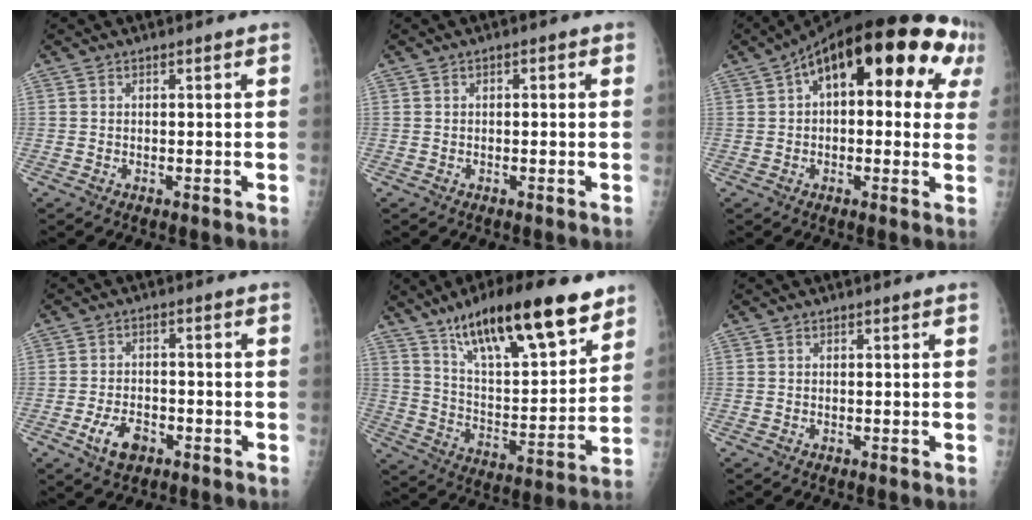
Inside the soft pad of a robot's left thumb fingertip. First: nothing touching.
{"total": 1.2, "force": [0.2, 0.6, 0.9], "torque": [-0.008, 0.003, -0.002]}
{"total": 22.6, "force": [7.7, 10.3, 18.6], "torque": [-0.242, 0.047, 0.101]}
{"total": 6.0, "force": [-3.0, 3.5, 3.8], "torque": [-0.064, 0.017, -0.050]}
{"total": 23.7, "force": [15.6, 7.0, 16.5], "torque": [-0.236, -0.056, 0.260]}
{"total": 0.0}